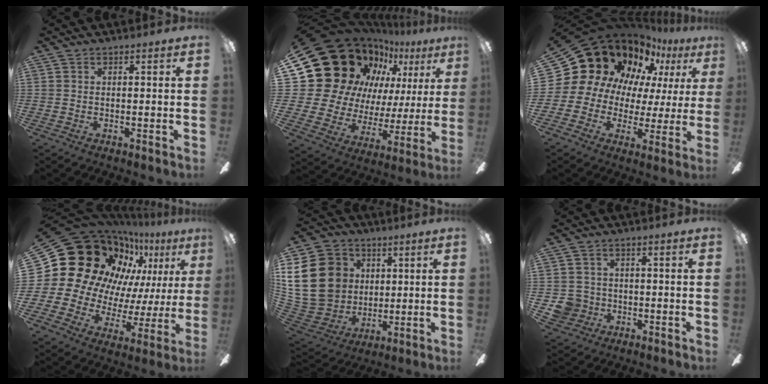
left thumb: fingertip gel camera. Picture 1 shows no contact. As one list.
[{"total": 23.9, "force": [13.3, 16.3, 11.2], "torque": [-0.205, -0.099, 0.278]}, {"total": 18.3, "force": [11.8, 12.4, 6.4], "torque": [-0.136, -0.105, 0.241]}, {"total": 25.2, "force": [13.1, 17.7, 12.2], "torque": [-0.210, -0.113, 0.282]}, {"total": 22.7, "force": [4.1, 19.1, 11.6], "torque": [-0.241, -0.002, 0.096]}, {"total": 6.0, "force": [-1.4, 5.7, 1.2], "torque": [-0.041, 0.011, -0.024]}]